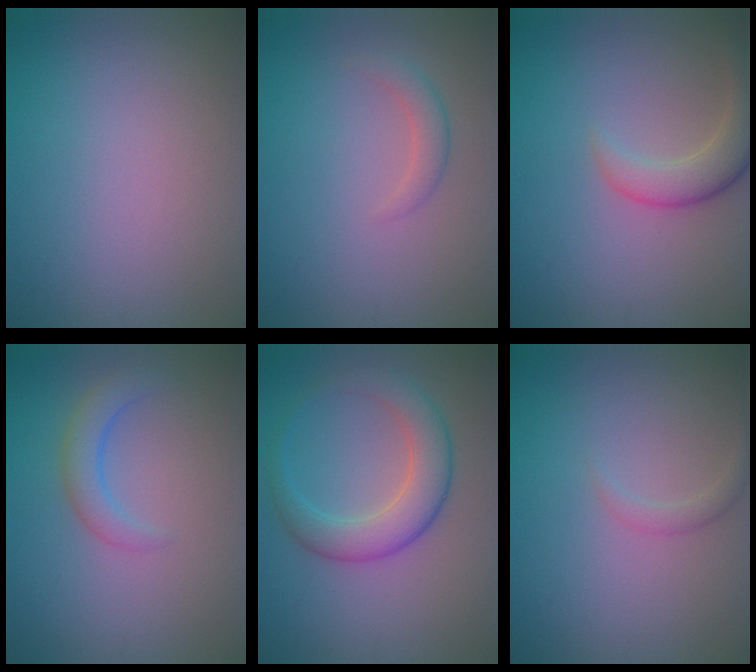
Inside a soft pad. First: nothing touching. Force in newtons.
{"total": 1.6, "press": 1.6, "slide": 0.1}
{"total": 3.6, "press": 3.6, "slide": 0.4}
{"total": 2.4, "press": 2.4, "slide": 0.3}
{"total": 4.8, "press": 4.8, "slide": 0.1}
{"total": 1.0, "press": 1.0, "slide": 0.1}